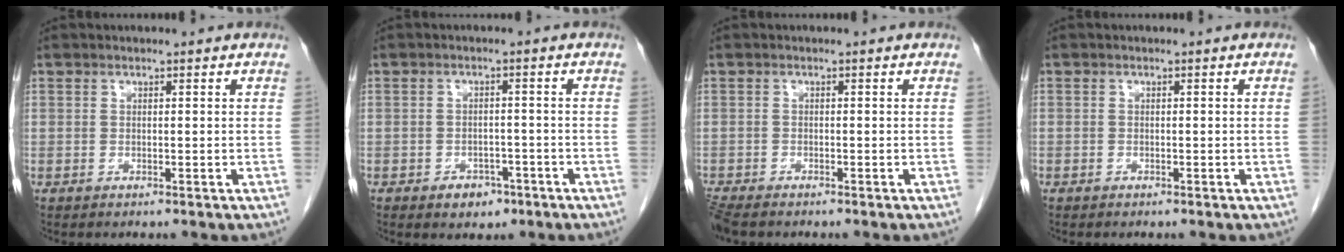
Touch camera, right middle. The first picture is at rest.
{"total": 3.5, "force": [-2.1, 2.3, 1.5], "torque": [-0.015, 0.007, -0.020]}
{"total": 3.4, "force": [-3.0, 0.9, 1.5], "torque": [-0.032, -0.012, -0.054]}
{"total": 0.0}